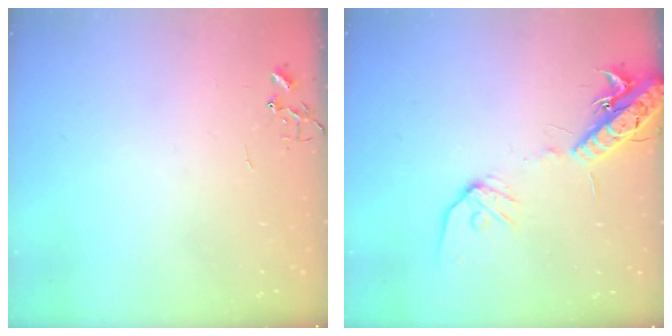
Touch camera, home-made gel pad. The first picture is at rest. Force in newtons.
{"total": 15.1, "press": 14.7, "slide": 3.3}